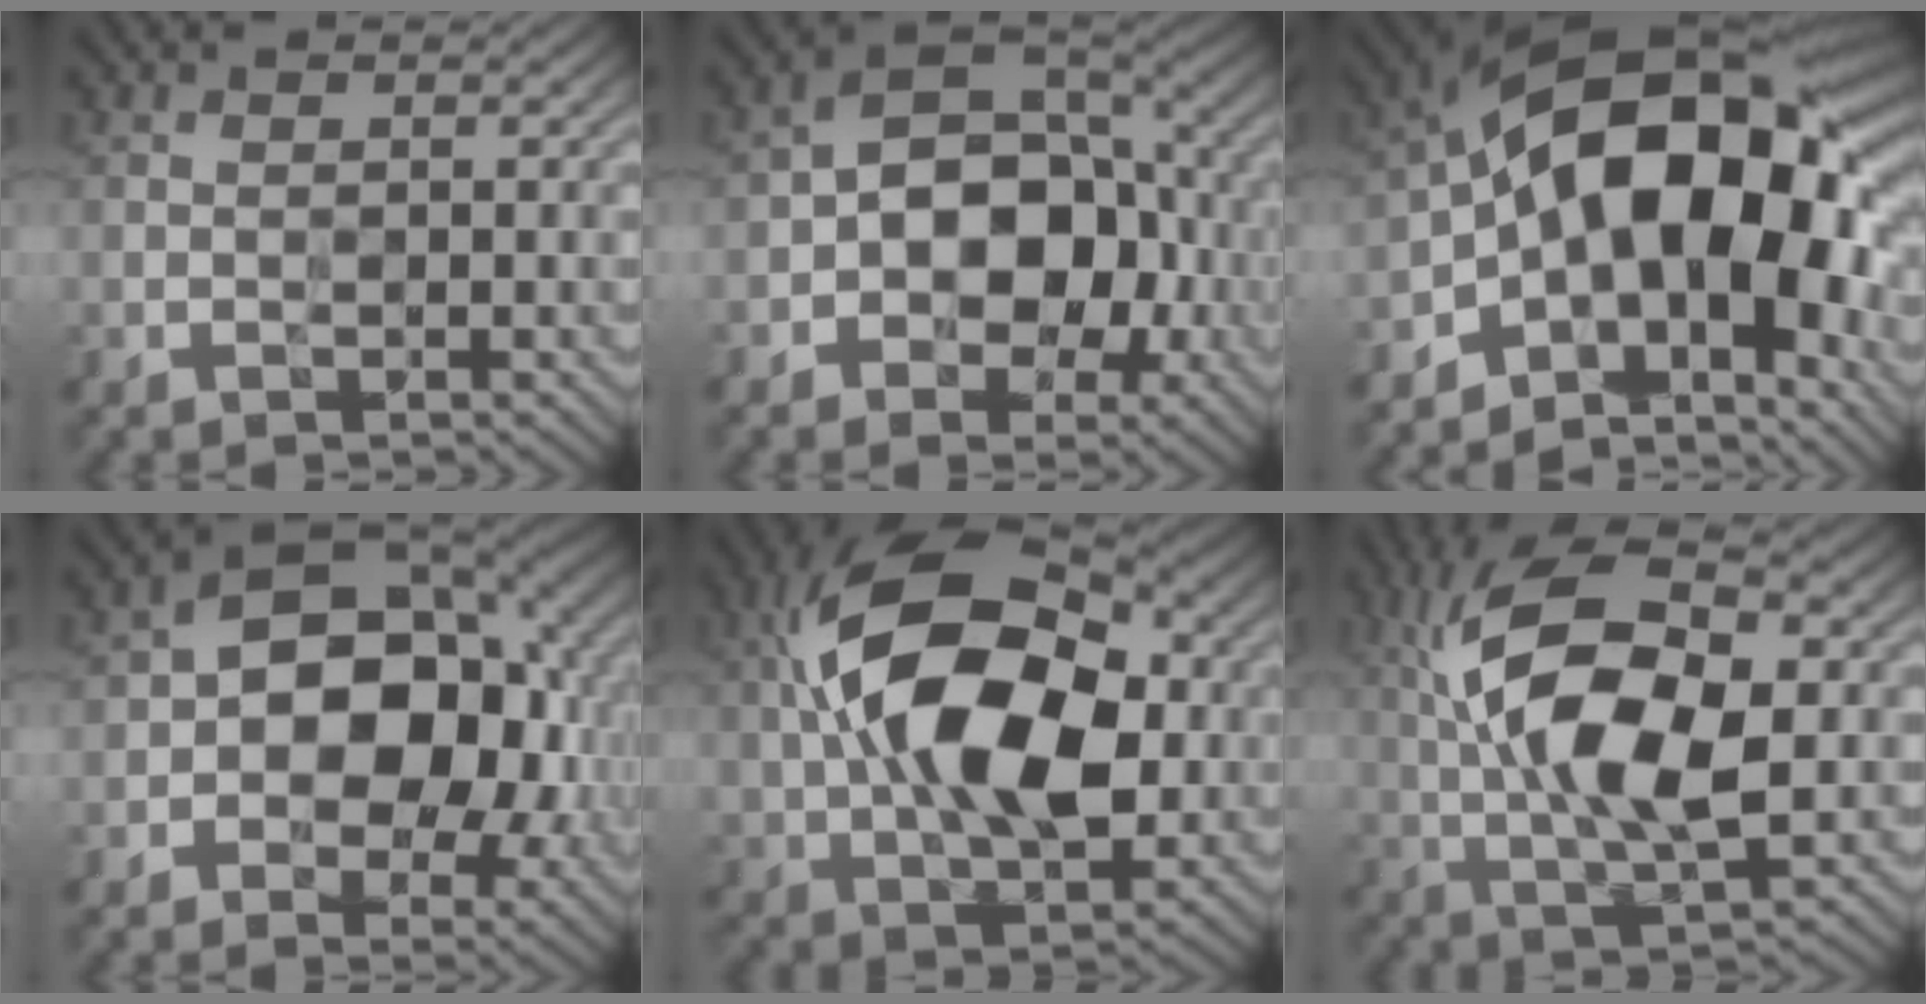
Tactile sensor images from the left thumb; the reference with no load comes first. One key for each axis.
{"total": 11.9, "fx": -2.1, "fy": 8.0, "fz": 8.5, "tx": -0.128, "ty": 0.004, "tz": -0.048}
{"total": 18.1, "fx": -2.6, "fy": 9.2, "fz": 15.4, "tx": -0.224, "ty": 0.019, "tz": -0.057}
{"total": 14.5, "fx": -0.6, "fy": 9.5, "fz": 11.0, "tx": -0.158, "ty": 0.007, "tz": -0.014}
{"total": 17.3, "fx": 2.0, "fy": 10.0, "fz": 14.0, "tx": -0.261, "ty": 0.026, "tz": 0.021}
{"total": 15.0, "fx": 1.2, "fy": 6.8, "fz": 13.3, "tx": -0.263, "ty": 0.011, "tz": 0.017}